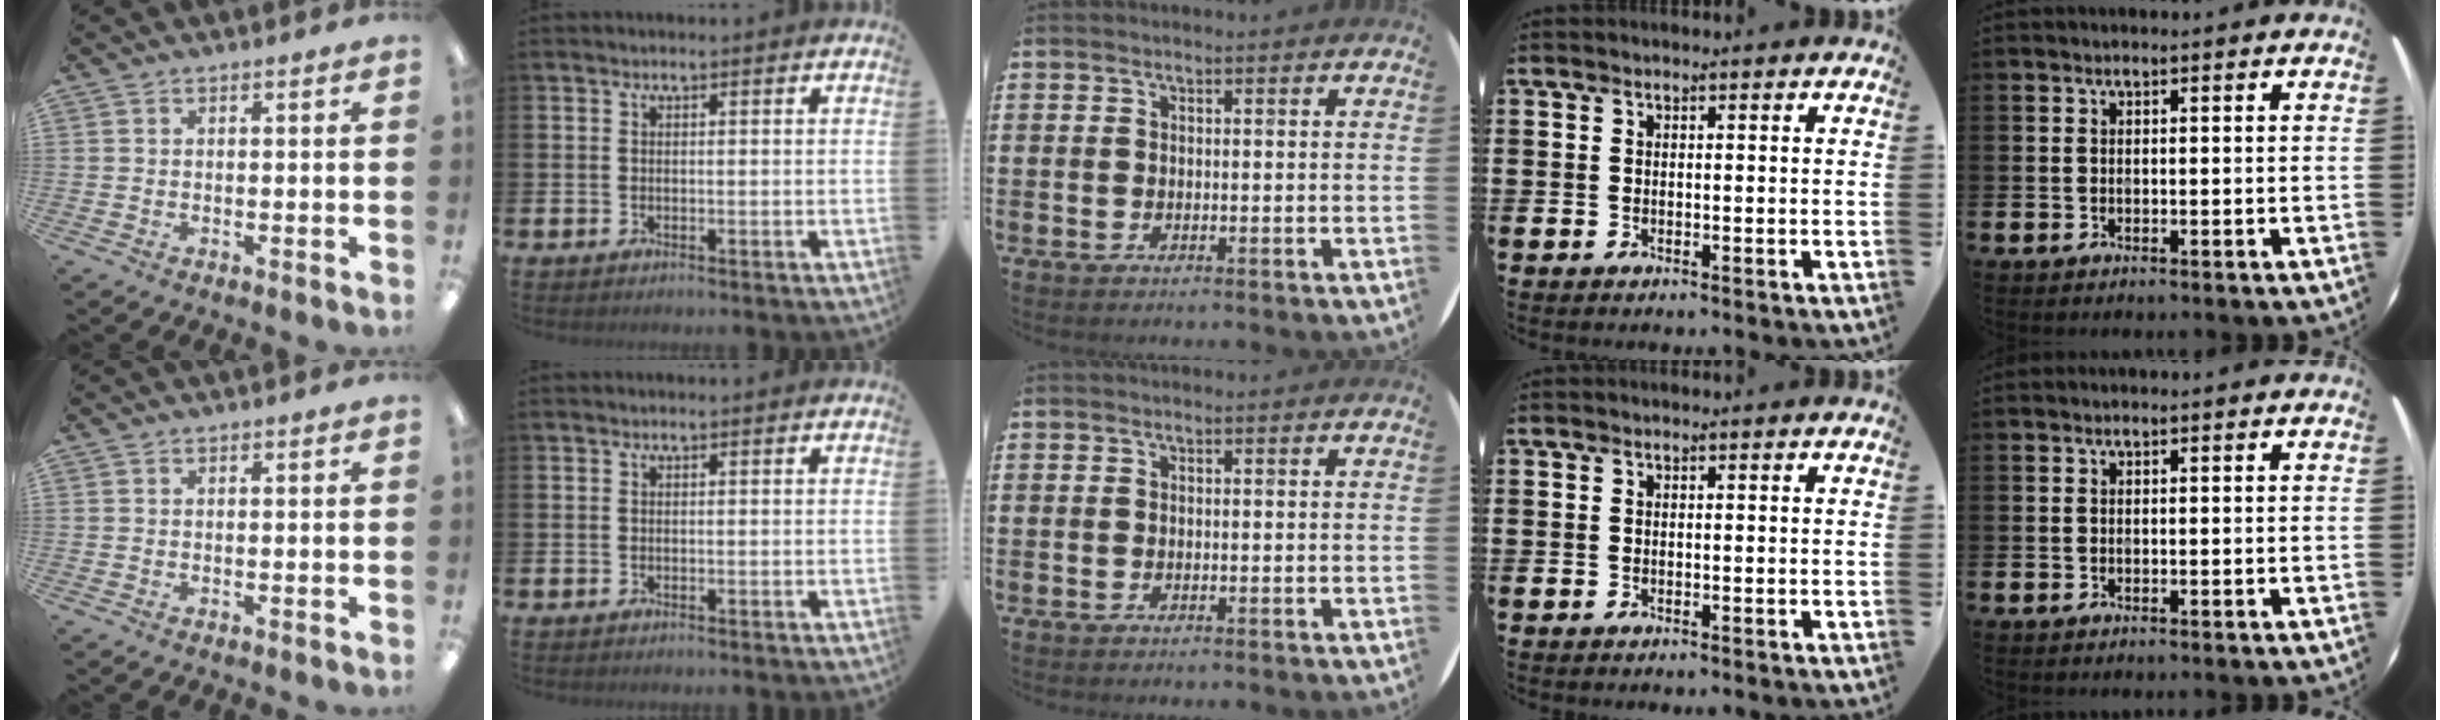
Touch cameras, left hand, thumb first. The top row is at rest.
{}